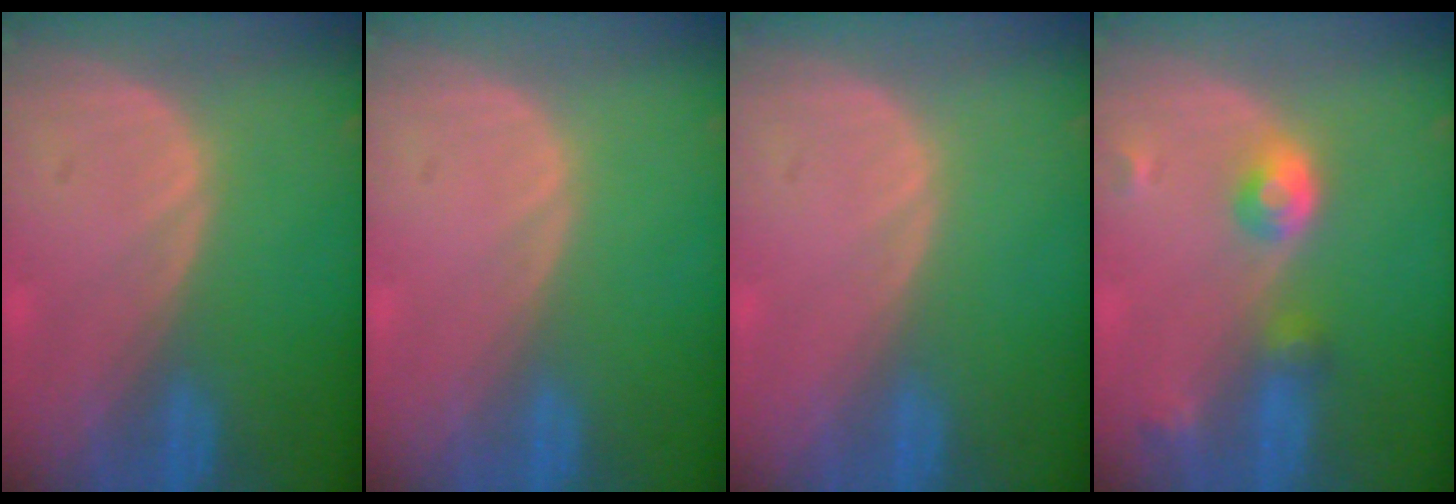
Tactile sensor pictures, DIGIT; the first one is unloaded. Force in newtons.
{"total": 0.0}
{"total": 0.0}
{"total": 4.6, "press": 4.1, "slide": 2.0}